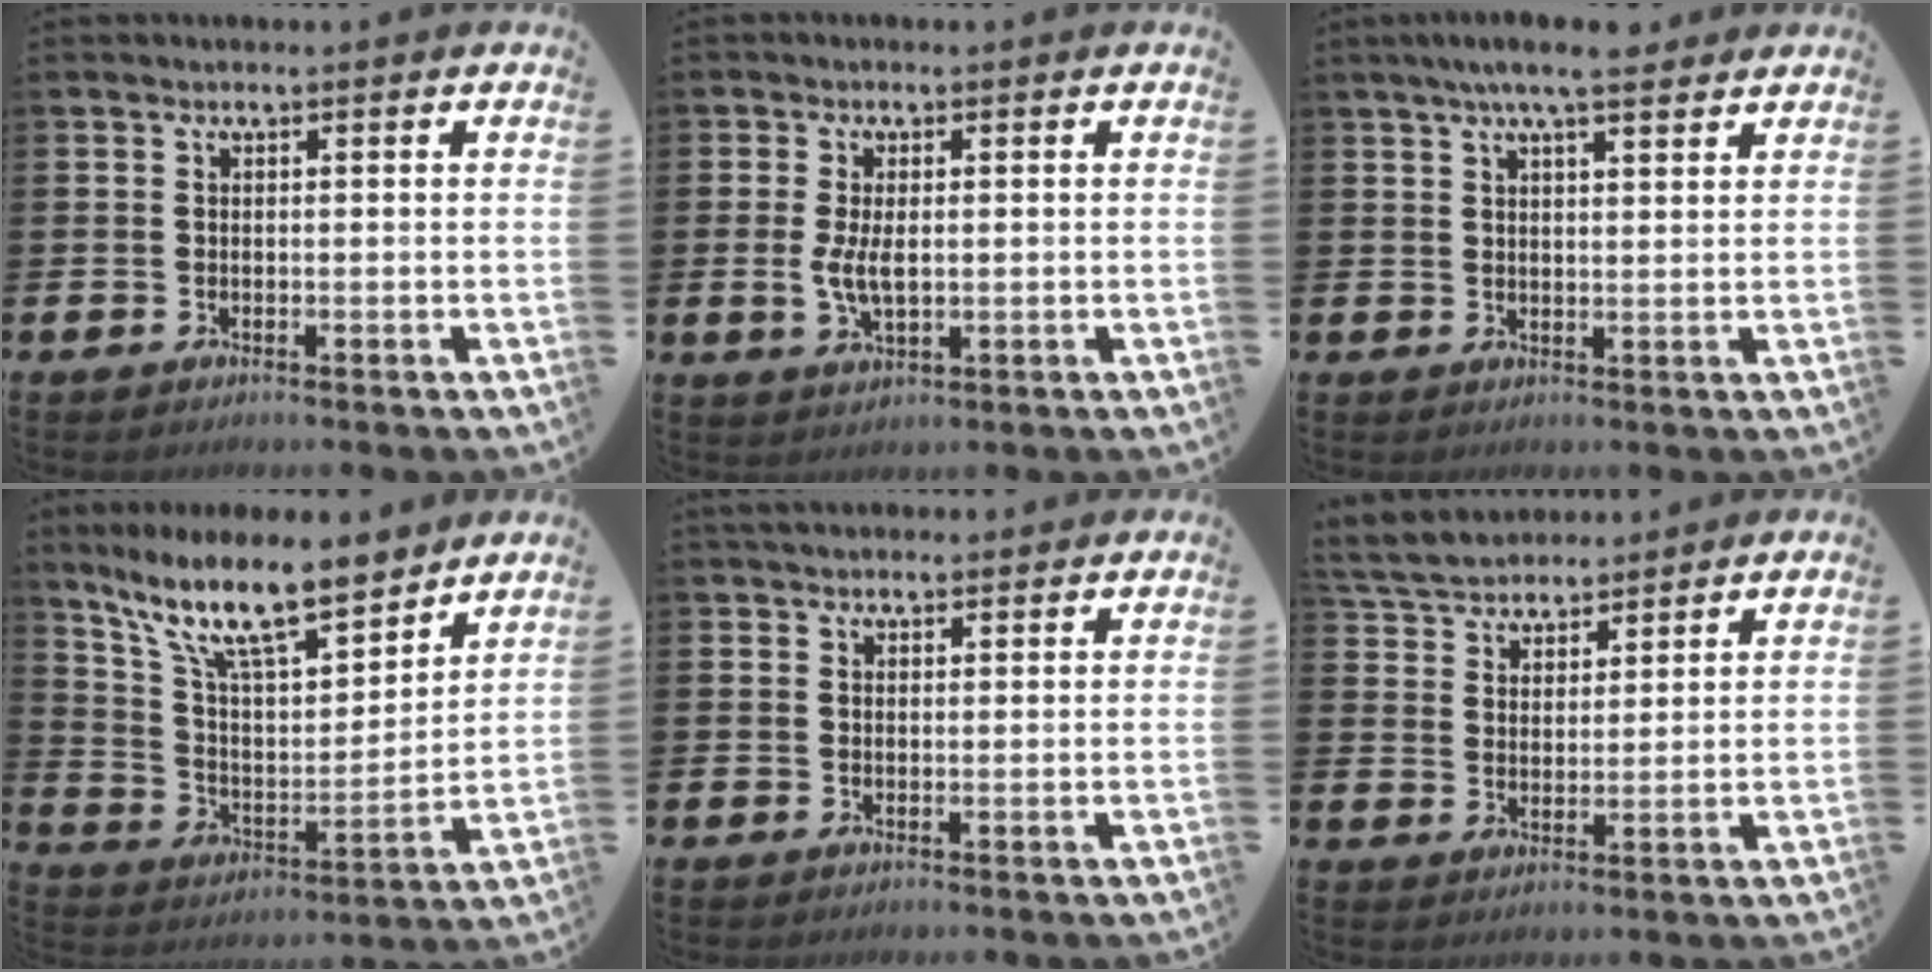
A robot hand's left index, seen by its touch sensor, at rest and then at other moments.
{"total": 3.9, "force": [0.2, 1.8, 3.4], "torque": [-0.053, 0.000, -0.001]}
{"total": 5.7, "force": [4.8, 0.8, 2.9], "torque": [-0.055, -0.013, 0.082]}
{"total": 13.2, "force": [10.7, 3.4, 7.0], "torque": [-0.160, -0.059, 0.187]}
{"total": 2.1, "force": [2.0, 0.7, 0.3], "torque": [0.002, -0.003, 0.035]}
{"total": 4.9, "force": [4.7, 1.2, -0.3], "torque": [-0.020, -0.023, 0.085]}